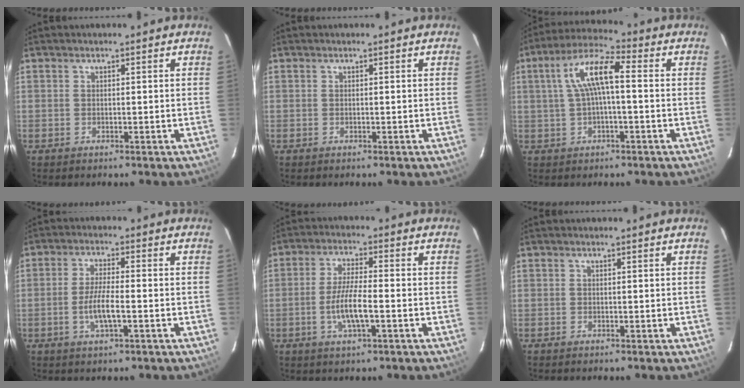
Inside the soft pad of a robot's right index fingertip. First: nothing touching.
{"total": 0.0}
{"total": 9.0, "force": [0.8, 2.3, 8.7], "torque": [-0.170, 0.023, 0.016]}
{"total": 5.7, "force": [-1.8, 0.9, 5.4], "torque": [-0.106, -0.003, -0.035]}
{"total": 7.2, "force": [-2.1, 1.3, 6.8], "torque": [-0.134, -0.003, -0.042]}
{"total": 0.0}